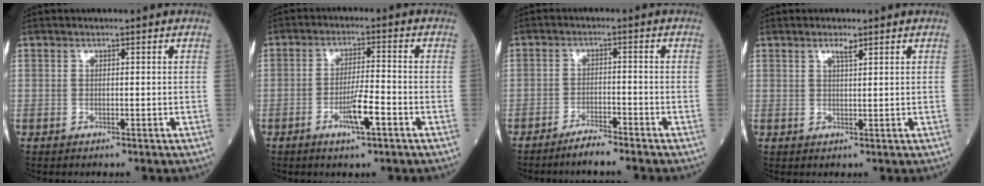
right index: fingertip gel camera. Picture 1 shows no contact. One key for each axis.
{"total": 5.8, "fx": -2.6, "fy": 0.5, "fz": 5.2, "tx": -0.096, "ty": -0.005, "tz": -0.048}
{"total": 3.5, "fx": -3.2, "fy": -0.2, "fz": 1.4, "tx": -0.026, "ty": -0.009, "tz": -0.062}
{"total": 1.7, "fx": 1.1, "fy": 0.2, "fz": 1.2, "tx": -0.024, "ty": -0.001, "tz": 0.020}